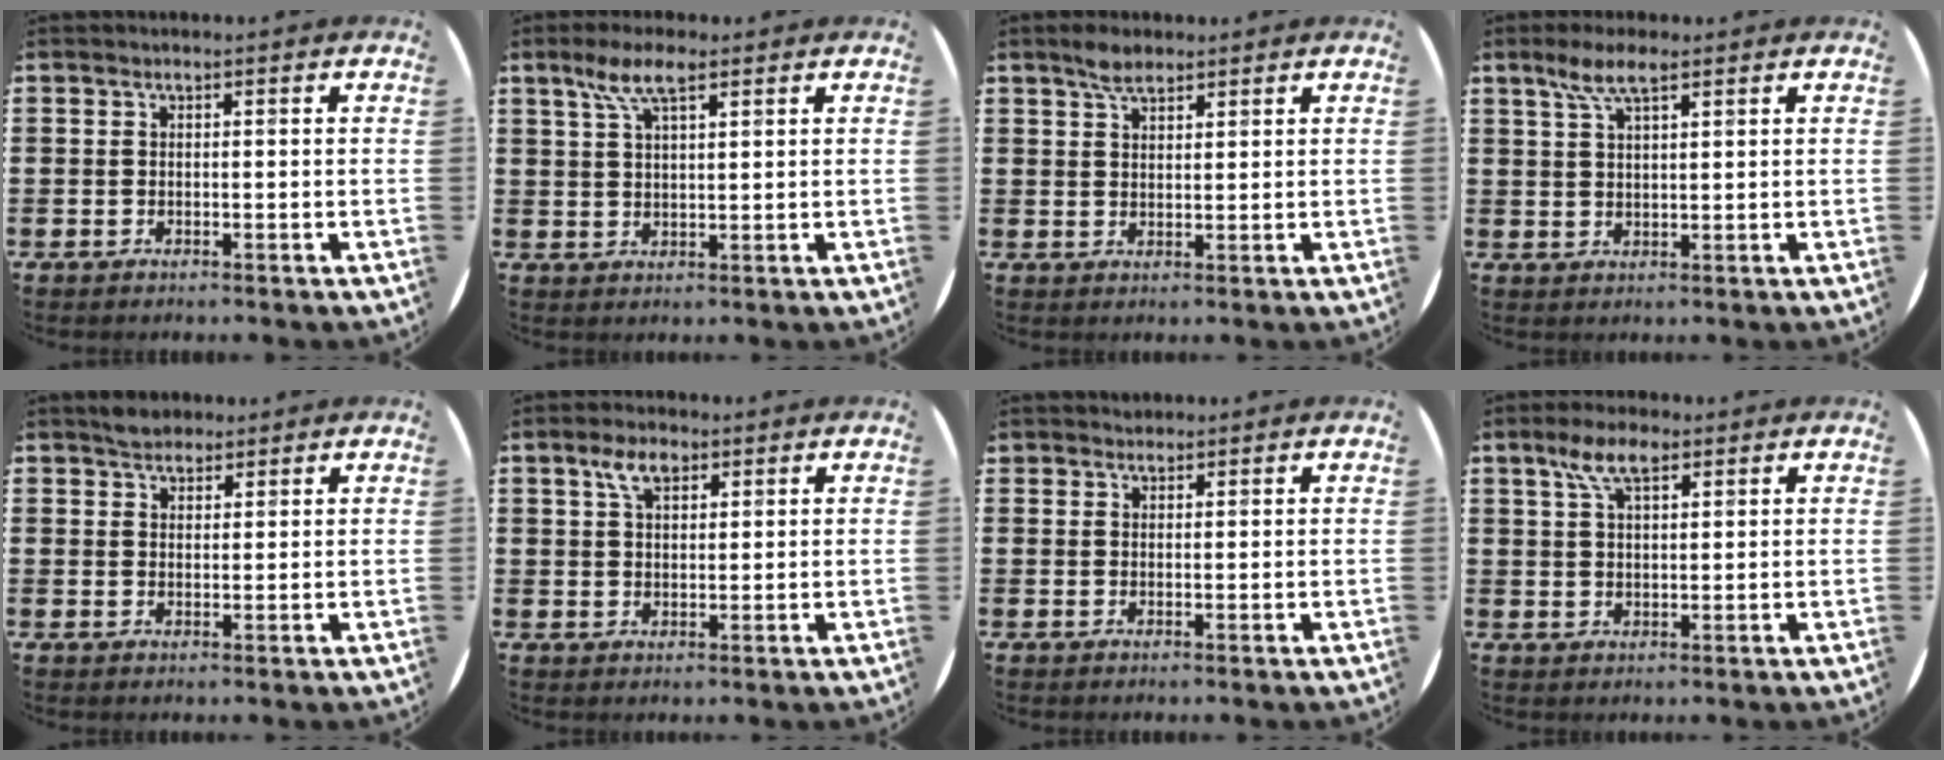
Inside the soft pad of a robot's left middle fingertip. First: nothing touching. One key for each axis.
{"total": 5.8, "fx": 3.5, "fy": 1.9, "fz": 4.2, "tx": -0.091, "ty": 0.010, "tz": 0.061}
{"total": 3.1, "fx": 2.5, "fy": 1.2, "fz": 1.4, "tx": -0.022, "ty": 0.002, "tz": 0.044}
{"total": 5.2, "fx": 3.3, "fy": 1.4, "fz": 3.8, "tx": -0.081, "ty": 0.009, "tz": 0.057}
{"total": 2.6, "fx": 2.3, "fy": 1.0, "fz": 0.0, "tx": 0.003, "ty": 0.001, "tz": 0.045}
{"total": 4.2, "fx": 2.7, "fy": 2.2, "fz": 2.4, "tx": -0.047, "ty": 0.007, "tz": 0.046}
{"total": 1.2, "fx": 1.1, "fy": 0.4, "fz": -0.2, "tx": 0.003, "ty": 0.003, "tz": 0.022}
{"total": 5.8, "fx": 3.5, "fy": 2.2, "fz": 4.0, "tx": -0.079, "ty": 0.007, "tz": 0.060}